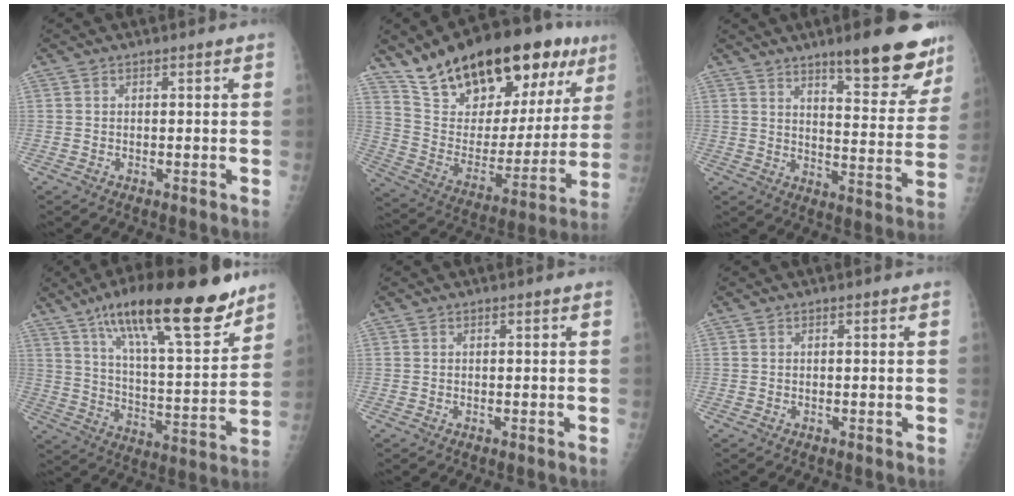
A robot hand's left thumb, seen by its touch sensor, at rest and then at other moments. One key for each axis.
{"total": 29.4, "fx": 18.0, "fy": 12.4, "fz": 19.7, "tx": -0.271, "ty": -0.037, "tz": 0.293}
{"total": 16.3, "fx": 11.5, "fy": 4.0, "fz": 10.8, "tx": -0.095, "ty": -0.073, "tz": 0.162}
{"total": 24.7, "fx": 16.2, "fy": 6.5, "fz": 17.5, "tx": -0.252, "ty": -0.061, "tz": 0.264}
{"total": 0.0}
{"total": 0.0}